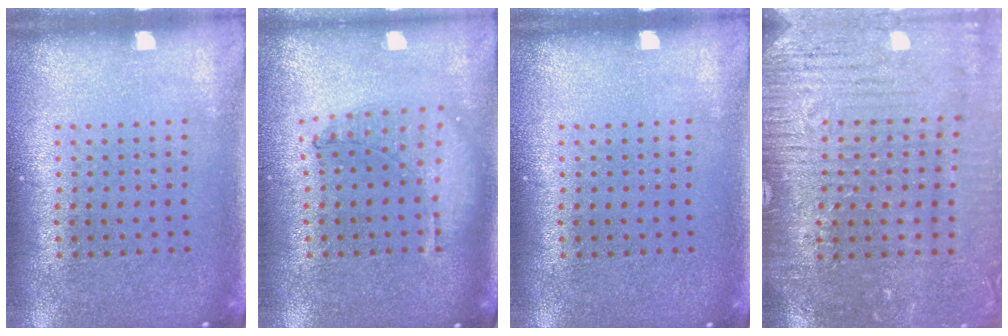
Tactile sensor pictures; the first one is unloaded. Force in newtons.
{"total": 1.0, "press": 1.0, "slide": 0.2}
{"total": 0.0}
{"total": 3.3, "press": 3.3, "slide": 0.2}